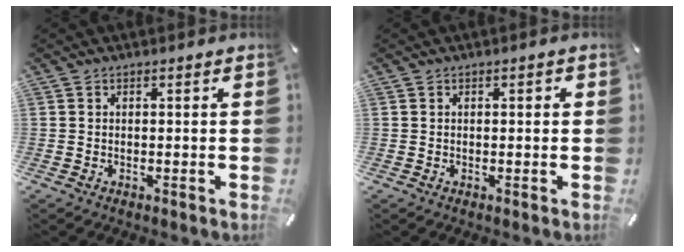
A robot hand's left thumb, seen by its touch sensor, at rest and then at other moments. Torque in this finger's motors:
{"motor_torque": [-0.12, -0.14, -0.04, 0.16, 0.02]}